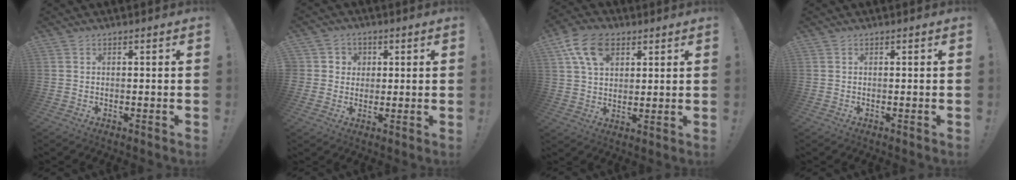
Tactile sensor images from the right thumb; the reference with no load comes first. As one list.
[{"total": 4.5, "force": [0.8, 4.4, 0.6], "torque": [-0.006, -0.003, 0.013]}, {"total": 13.2, "force": [6.5, 8.7, 7.5], "torque": [-0.127, -0.013, 0.126]}, {"total": 0.0}]